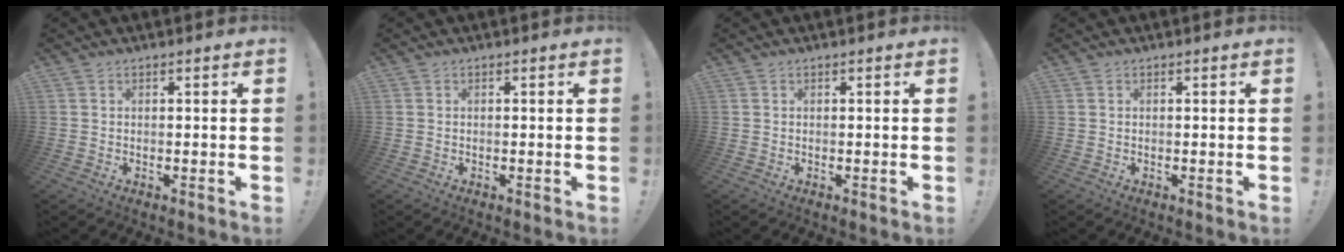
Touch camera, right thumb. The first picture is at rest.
{"total": 0.0}
{"total": 0.0}
{"total": 0.0}